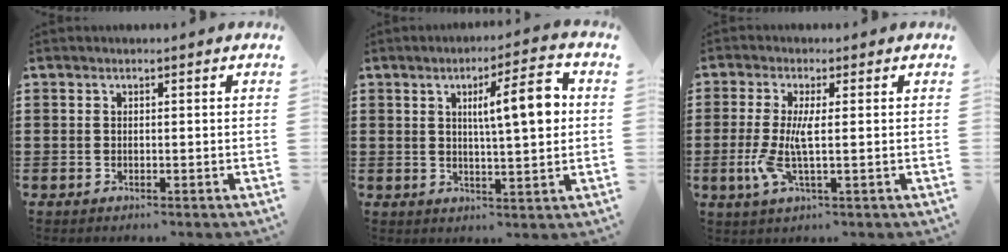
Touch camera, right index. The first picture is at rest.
{"total": 8.8, "force": [2.0, 1.5, 8.5], "torque": [-0.139, -0.006, 0.023]}
{"total": 5.2, "force": [-0.6, 0.7, 5.1], "torque": [-0.121, -0.017, -0.020]}